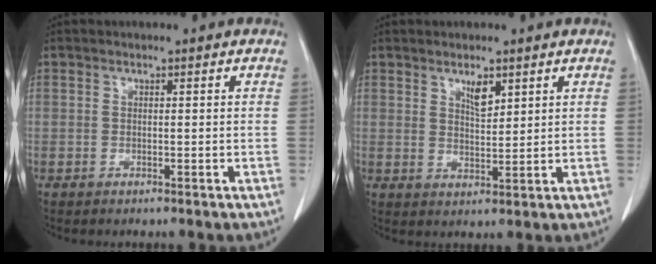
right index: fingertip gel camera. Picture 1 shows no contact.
{"total": 3.2, "force": [2.0, 1.0, 2.3], "torque": [-0.042, -0.004, 0.039]}